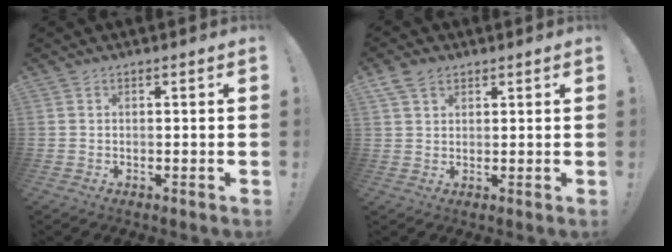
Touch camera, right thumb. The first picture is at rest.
{"total": 5.3, "force": [3.0, 3.6, 2.5], "torque": [-0.041, -0.006, 0.058]}